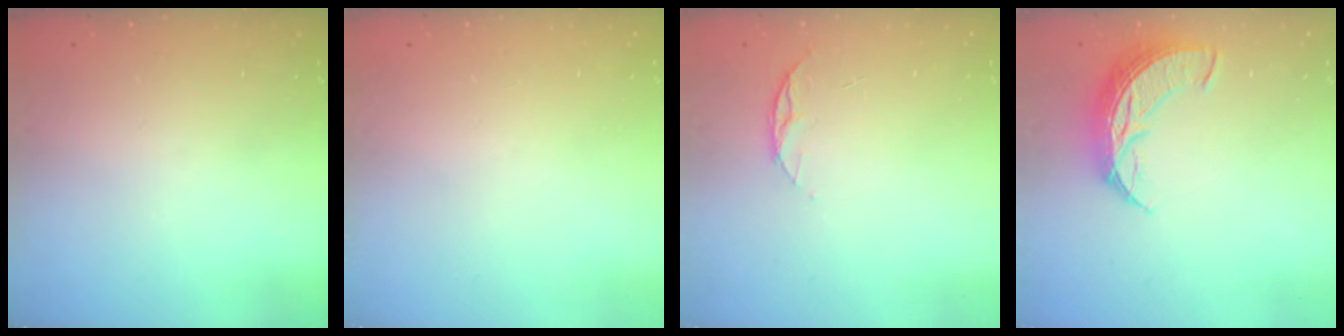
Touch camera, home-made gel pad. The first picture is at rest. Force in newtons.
{"total": 0.0}
{"total": 5.5, "press": 5.5, "slide": 0.6}
{"total": 9.8, "press": 9.8, "slide": 0.9}